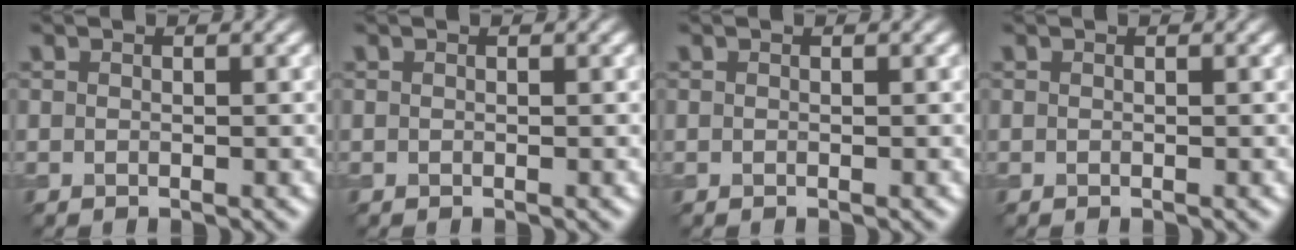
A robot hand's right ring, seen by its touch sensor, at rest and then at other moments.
{"total": 0.0}
{"total": 0.0}
{"total": 0.0}